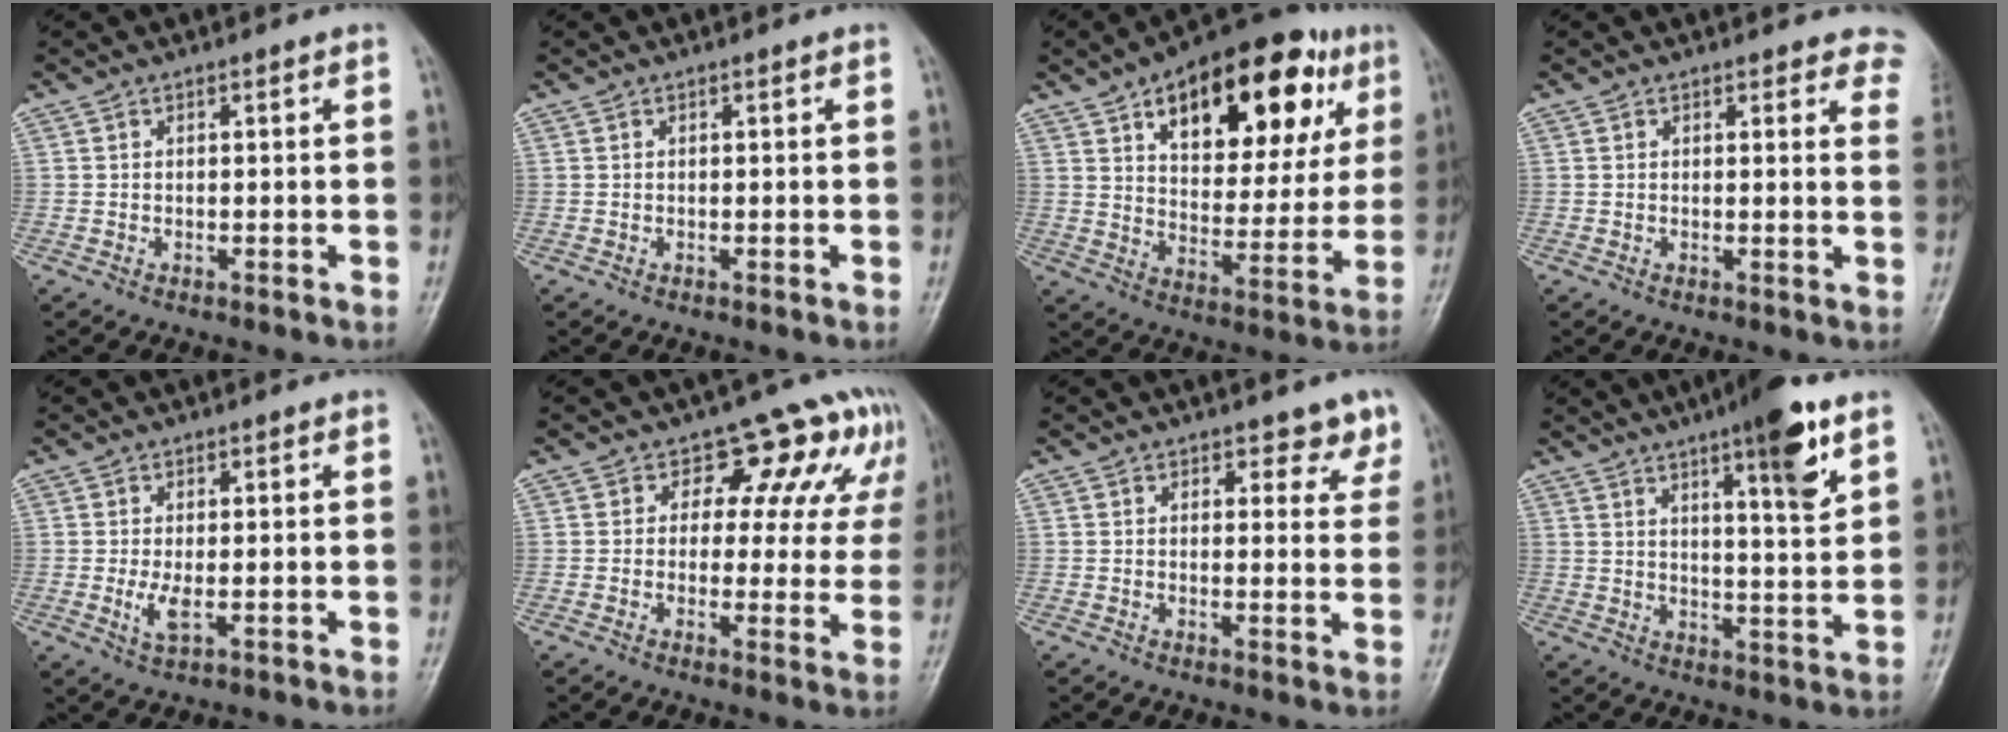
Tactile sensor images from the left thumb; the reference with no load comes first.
{"total": 0.0}
{"total": 25.0, "force": [11.8, 12.5, 18.1], "torque": [-0.214, -0.010, 0.174]}
{"total": 6.4, "force": [5.6, 2.4, 1.9], "torque": [0.023, -0.020, 0.037]}
{"total": 3.0, "force": [-0.3, 1.2, 2.7], "torque": [-0.060, -0.009, -0.002]}
{"total": 10.5, "force": [5.7, 7.0, 5.2], "torque": [-0.011, -0.019, 0.050]}
{"total": 4.3, "force": [3.3, 2.4, 1.3], "torque": [0.019, -0.022, 0.031]}
{"total": 11.4, "force": [6.5, 2.0, 9.2], "torque": [-0.124, -0.035, 0.092]}